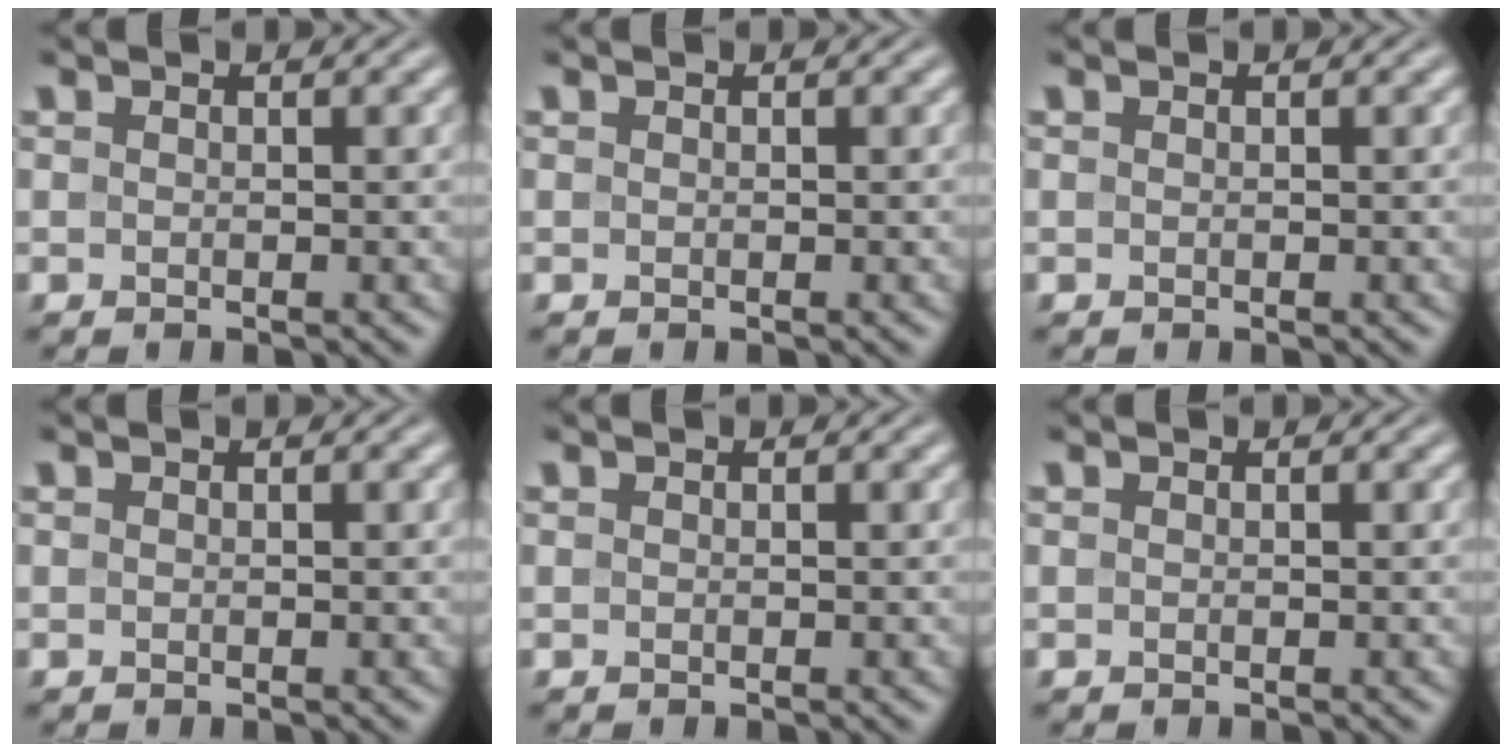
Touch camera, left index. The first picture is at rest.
{"total": 0.0}
{"total": 0.0}
{"total": 0.0}
{"total": 0.0}
{"total": 0.0}